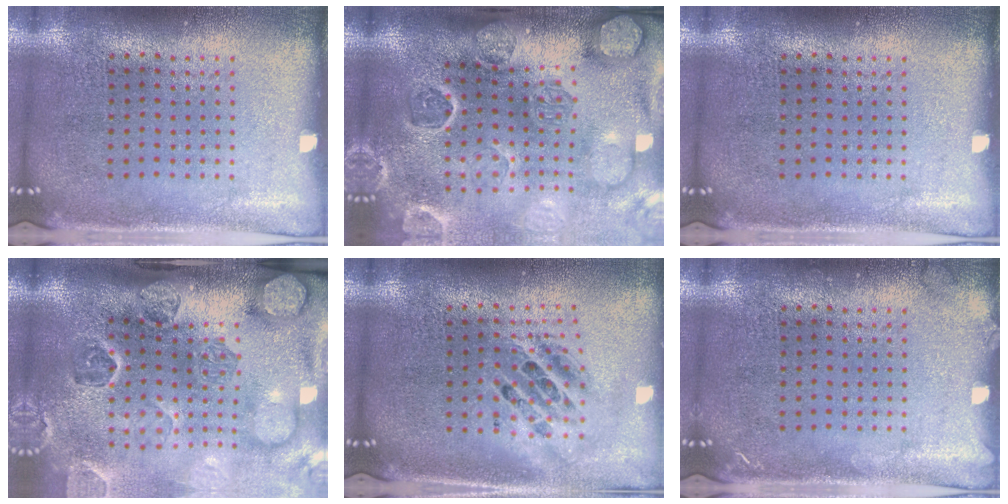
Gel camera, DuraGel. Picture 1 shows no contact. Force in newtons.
{"total": 4.4, "press": 3.5, "slide": 2.6}
{"total": 0.0}
{"total": 4.7, "press": 3.4, "slide": 3.3}
{"total": 1.8, "press": 1.4, "slide": 1.1}
{"total": 0.8, "press": 0.8, "slide": 0.1}